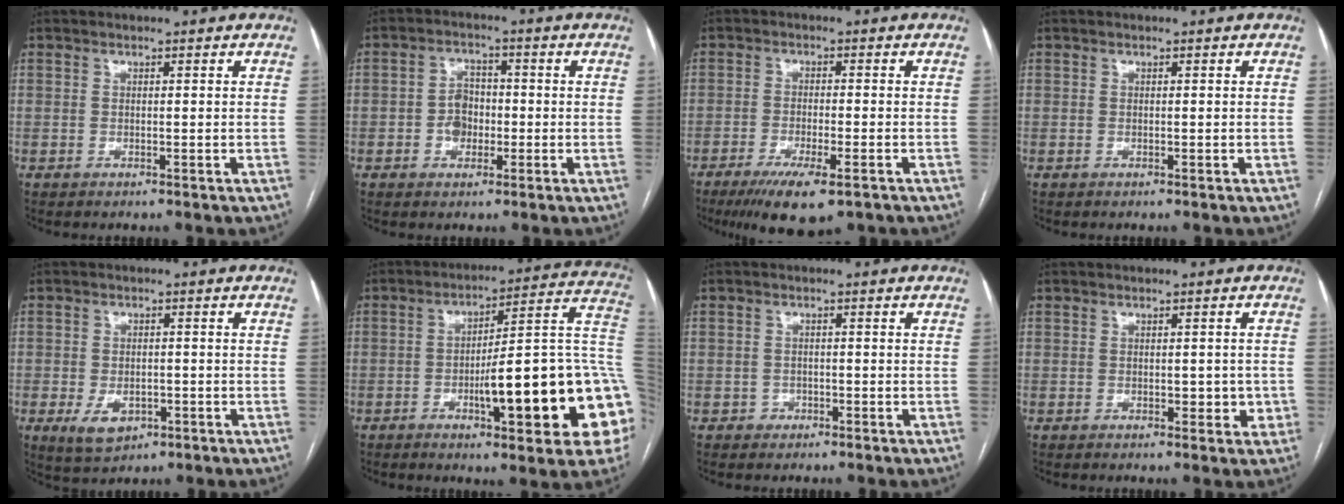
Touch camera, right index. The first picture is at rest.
{"total": 4.4, "force": [-1.0, 3.3, 2.6], "torque": [-0.046, 0.013, -0.016]}
{"total": 9.3, "force": [-6.0, 1.8, 6.9], "torque": [-0.112, -0.022, -0.093]}
{"total": 0.0}
{"total": 5.1, "force": [-2.0, 3.4, 3.3], "torque": [-0.058, -0.002, -0.022]}
{"total": 22.6, "force": [-4.7, 3.7, 21.8], "torque": [-0.215, 0.024, -0.057]}
{"total": 1.7, "force": [-0.8, 1.4, 0.1], "torque": [0.005, 0.007, -0.017]}
{"total": 2.7, "force": [-0.5, 1.7, 2.0], "torque": [-0.017, 0.008, 0.000]}